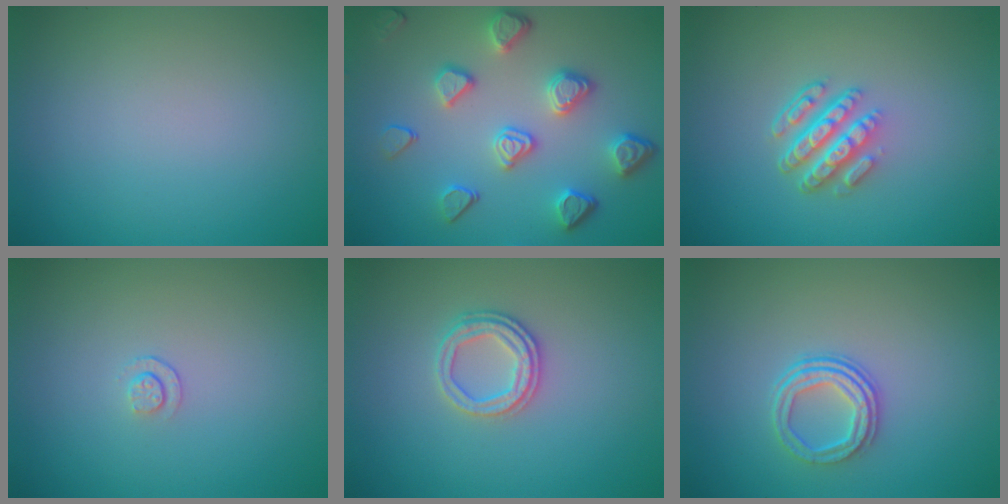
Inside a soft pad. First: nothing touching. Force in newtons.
{"total": 4.7, "press": 3.9, "slide": 2.6}
{"total": 4.5, "press": 3.1, "slide": 3.2}
{"total": 0.8, "press": 0.5, "slide": 0.7}
{"total": 2.5, "press": 2.4, "slide": 0.8}
{"total": 3.0, "press": 2.3, "slide": 1.9}